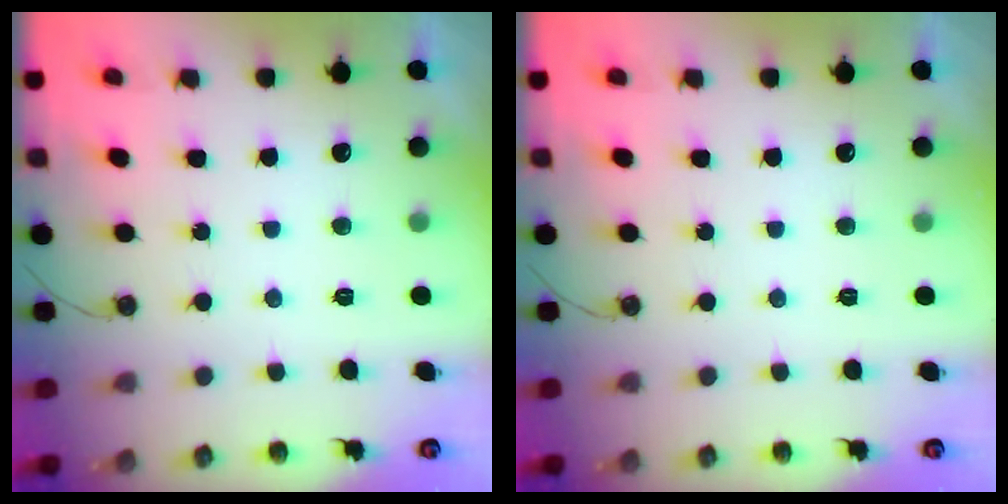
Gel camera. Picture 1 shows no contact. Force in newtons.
{"total": 0.0}